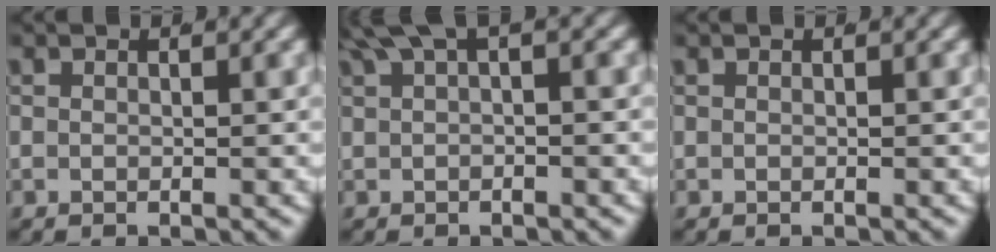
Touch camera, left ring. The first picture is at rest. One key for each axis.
{"total": 2.7, "fx": 1.6, "fy": 0.6, "fz": 2.1, "tx": -0.032, "ty": 0.008, "tz": 0.029}
{"total": 0.0}